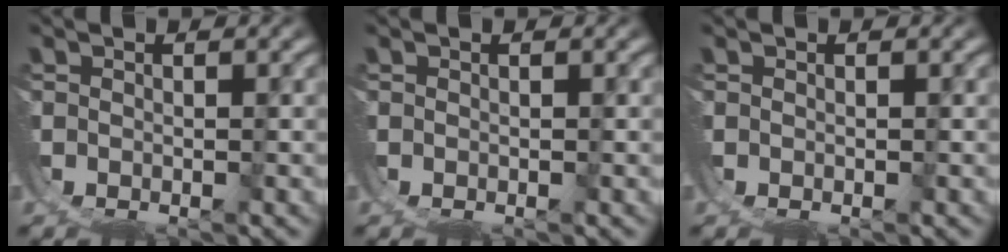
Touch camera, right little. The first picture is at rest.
{"total": 0.0}
{"total": 0.0}